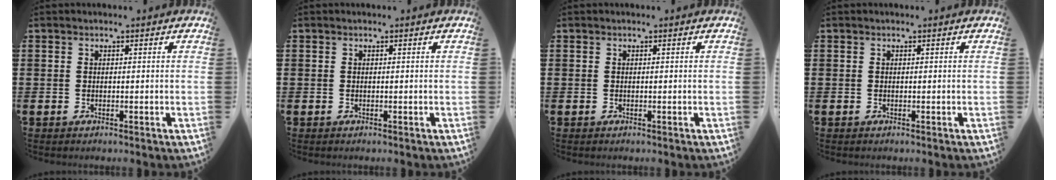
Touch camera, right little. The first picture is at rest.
{"total": 0.0}
{"total": 0.0}
{"total": 0.0}